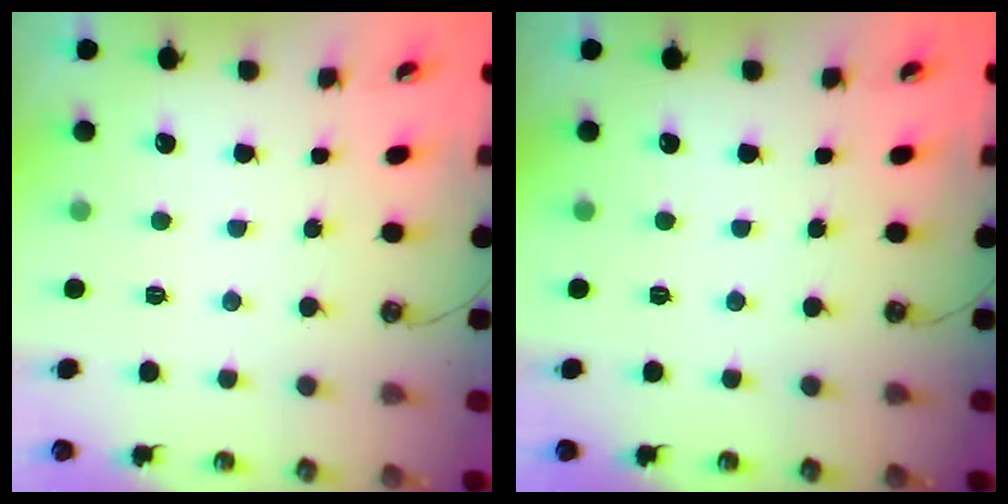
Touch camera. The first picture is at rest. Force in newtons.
{"total": 0.0}